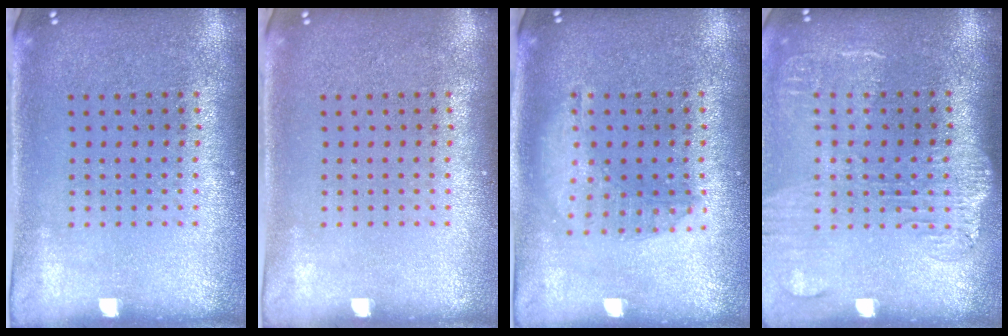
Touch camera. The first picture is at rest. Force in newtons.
{"total": 0.0}
{"total": 1.3, "press": 1.3, "slide": 0.4}
{"total": 1.9, "press": 1.6, "slide": 1.1}